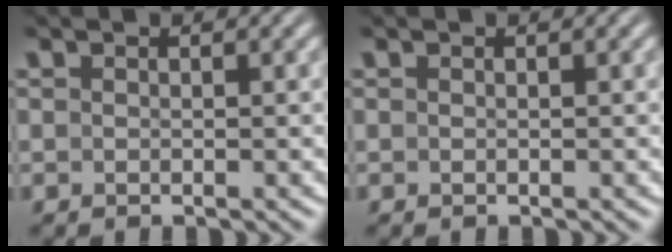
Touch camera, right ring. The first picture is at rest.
{"total": 0.0}